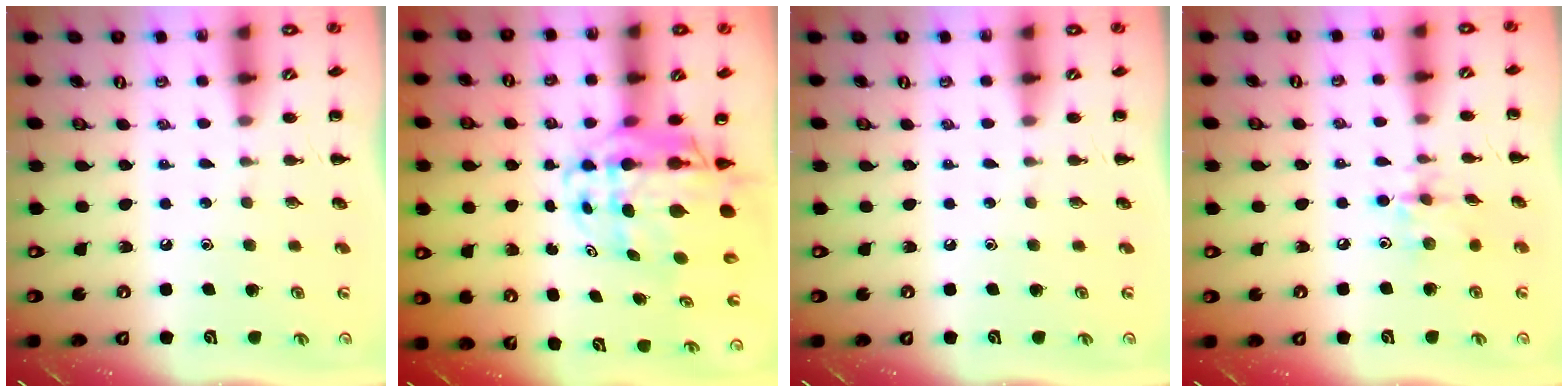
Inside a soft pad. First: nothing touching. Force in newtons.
{"total": 10.4, "press": 10.0, "slide": 2.8}
{"total": 0.0}
{"total": 5.4, "press": 5.4, "slide": 0.5}